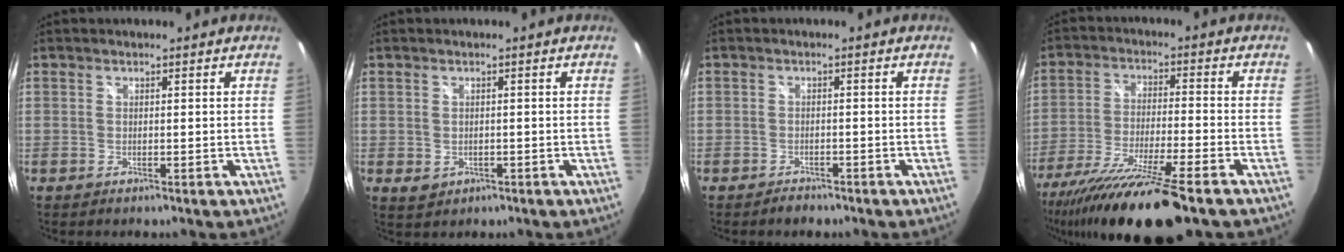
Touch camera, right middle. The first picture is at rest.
{"total": 2.8, "force": [-0.6, 2.3, 1.4], "torque": [-0.026, -0.006, -0.006]}
{"total": 2.0, "force": [-1.7, 1.0, 0.3], "torque": [-0.011, 0.003, -0.027]}
{"total": 19.1, "force": [-14.7, 1.0, 12.2], "torque": [-0.241, -0.057, -0.252]}